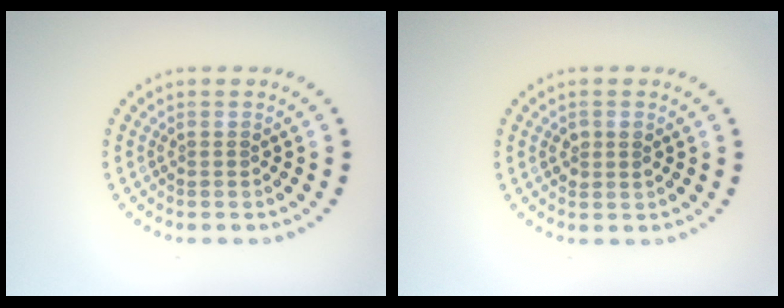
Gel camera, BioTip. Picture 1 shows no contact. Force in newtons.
{"total": 1.4, "press": 1.3, "slide": 0.2}